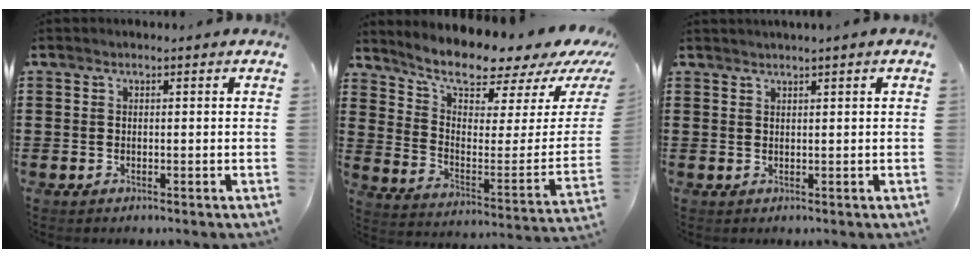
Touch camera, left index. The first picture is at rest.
{"total": 7.1, "force": [6.4, 1.4, 2.8], "torque": [-0.067, -0.066, 0.103]}
{"total": 1.0, "force": [0.8, -0.4, 0.4], "torque": [-0.007, -0.002, 0.016]}